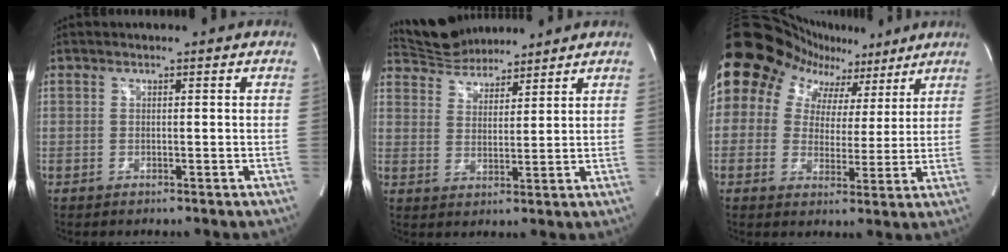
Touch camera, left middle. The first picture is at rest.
{"total": 8.5, "force": [8.1, 2.2, 1.6], "torque": [-0.034, 0.015, 0.149]}
{"total": 21.0, "force": [11.3, 16.1, 7.4], "torque": [-0.187, 0.086, 0.177]}